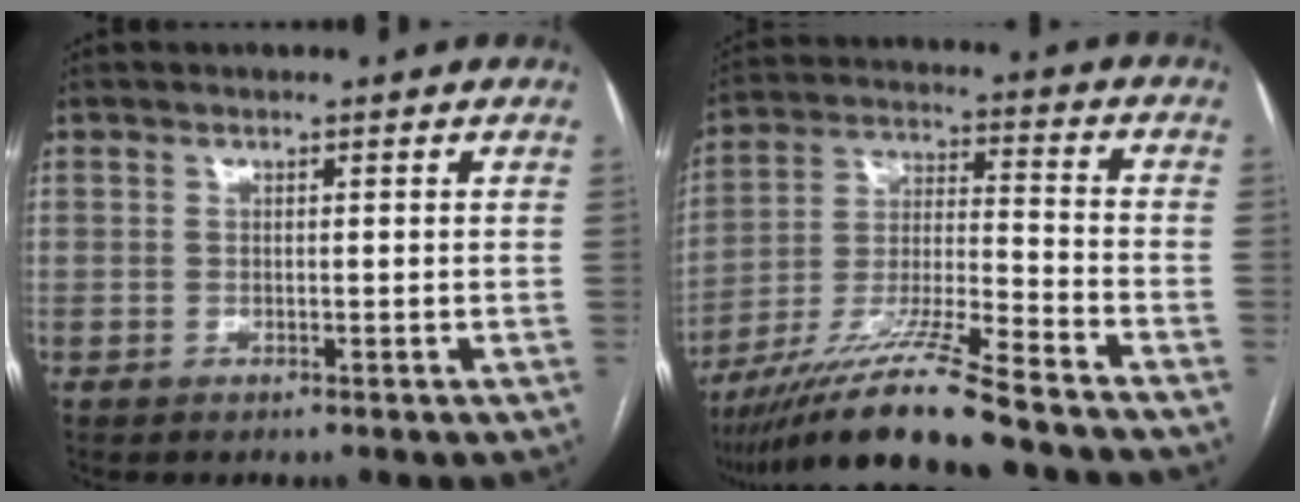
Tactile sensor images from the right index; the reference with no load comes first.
{"total": 16.7, "force": [-13.2, 0.1, 10.2], "torque": [-0.206, -0.020, -0.239]}